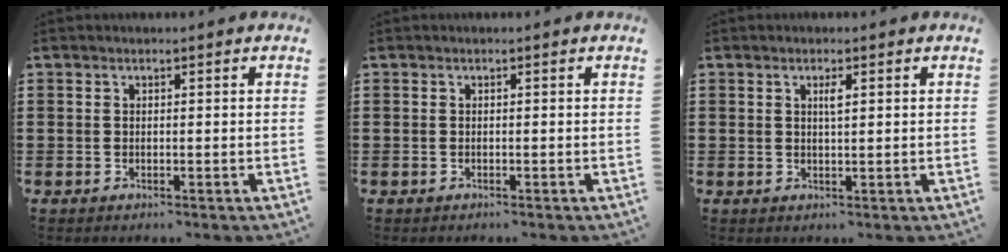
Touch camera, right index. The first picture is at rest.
{"total": 0.0}
{"total": 1.5, "force": [0.5, 0.2, 1.4], "torque": [-0.026, 0.003, 0.007]}